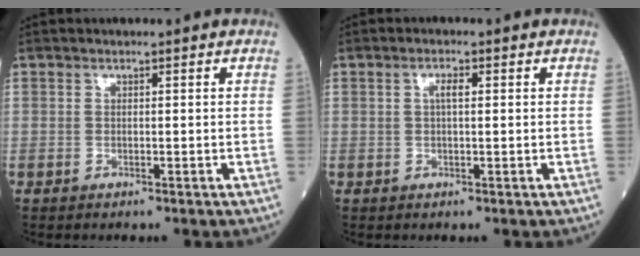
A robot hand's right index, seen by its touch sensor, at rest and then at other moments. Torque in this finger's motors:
{"motor_torque": [0.14, -0.02, 0.01, 0.01]}